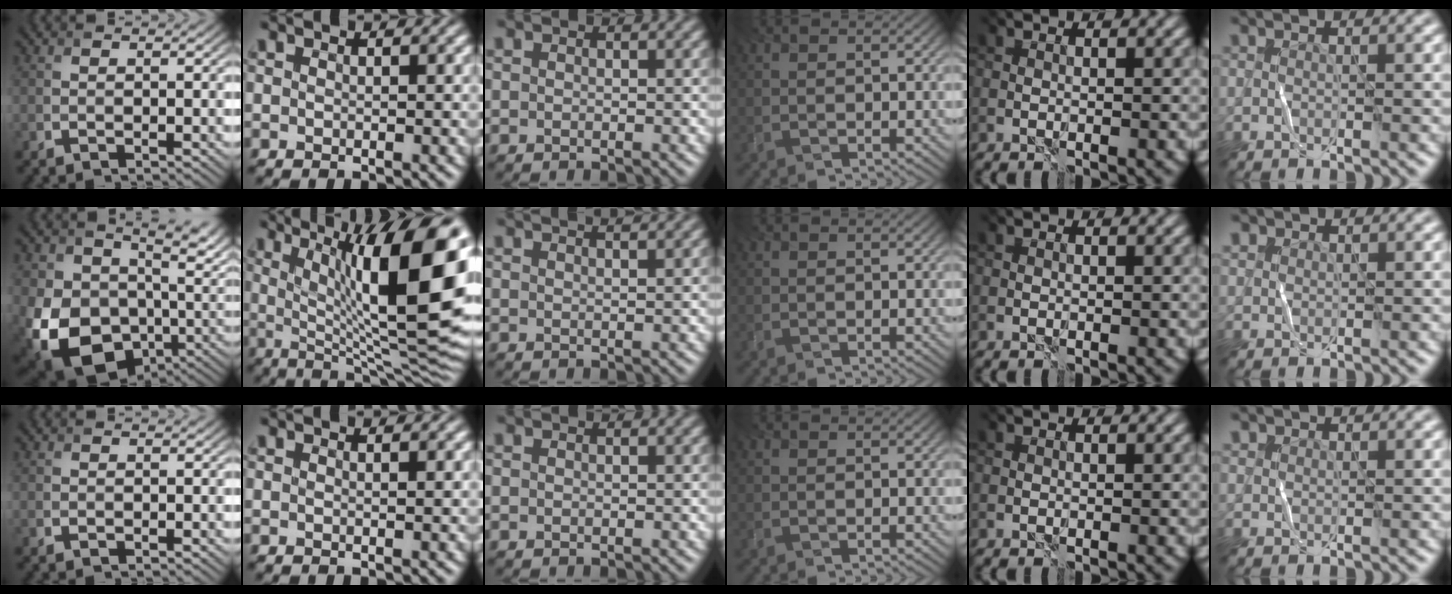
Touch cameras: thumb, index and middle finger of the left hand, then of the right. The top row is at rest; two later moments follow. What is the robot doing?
{"motion": "fold", "object": "bandana"}